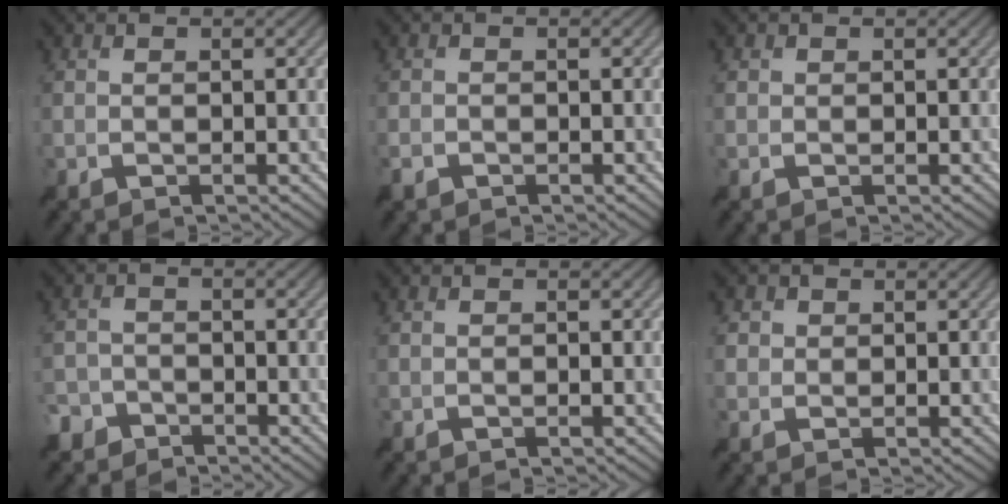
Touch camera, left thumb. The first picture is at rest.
{"total": 1.2, "force": [-0.9, 0.6, 0.5], "torque": [-0.013, -0.002, -0.020]}
{"total": 0.7, "force": [0.2, 0.7, 0.1], "torque": [0.000, -0.003, 0.003]}
{"total": 3.6, "force": [-2.8, 2.2, 0.6], "torque": [-0.014, 0.002, -0.059]}
{"total": 0.0}
{"total": 1.7, "force": [0.5, 1.6, 0.4], "torque": [-0.007, -0.004, 0.006]}